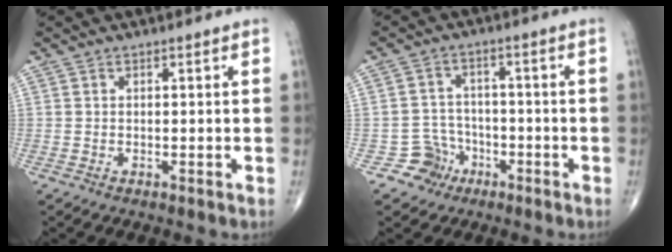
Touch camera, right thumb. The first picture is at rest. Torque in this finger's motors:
{"motor_torque": [0.36, -0.20, 0.24, -0.17, -0.02]}